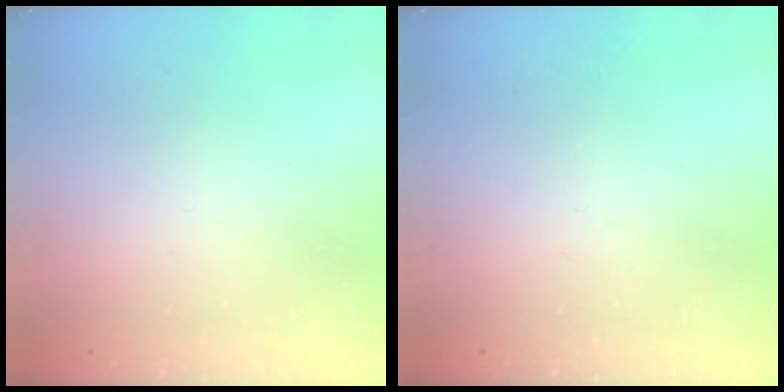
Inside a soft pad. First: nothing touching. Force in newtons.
{"total": 0.0}